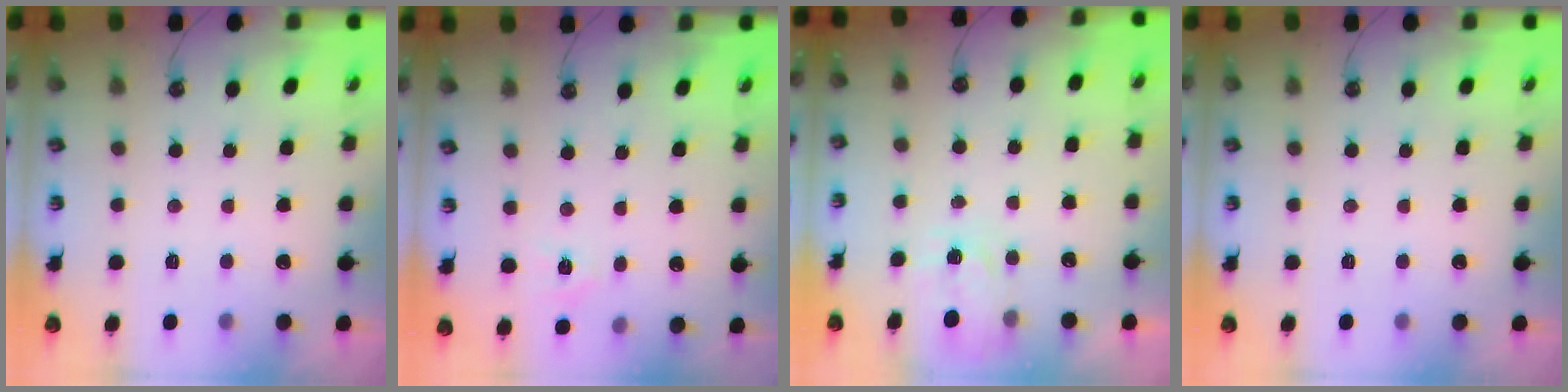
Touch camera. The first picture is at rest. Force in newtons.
{"total": 4.9, "press": 4.9, "slide": 0.5}
{"total": 5.3, "press": 5.2, "slide": 0.4}
{"total": 0.0}